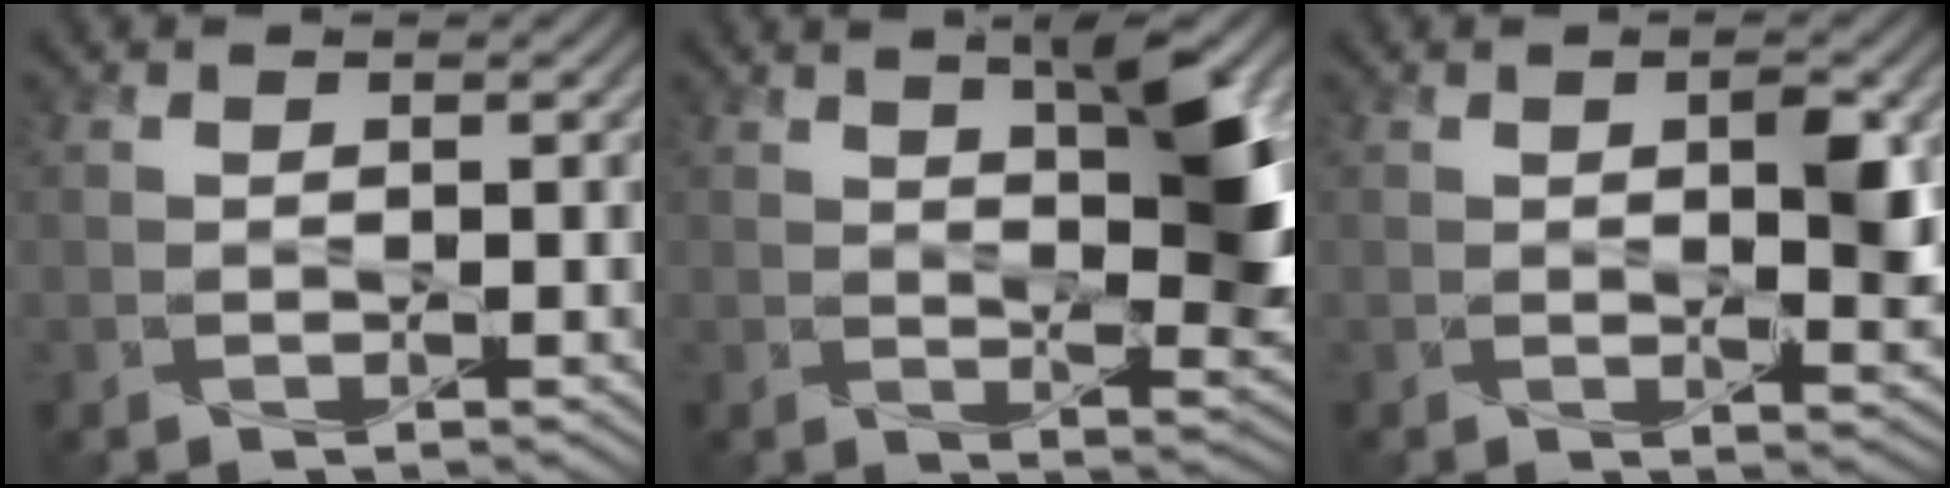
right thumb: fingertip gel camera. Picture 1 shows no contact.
{"total": 8.3, "force": [2.8, 2.2, 7.4], "torque": [-0.115, -0.001, 0.051]}
{"total": 3.9, "force": [0.9, 1.2, 3.6], "torque": [-0.065, -0.006, 0.017]}